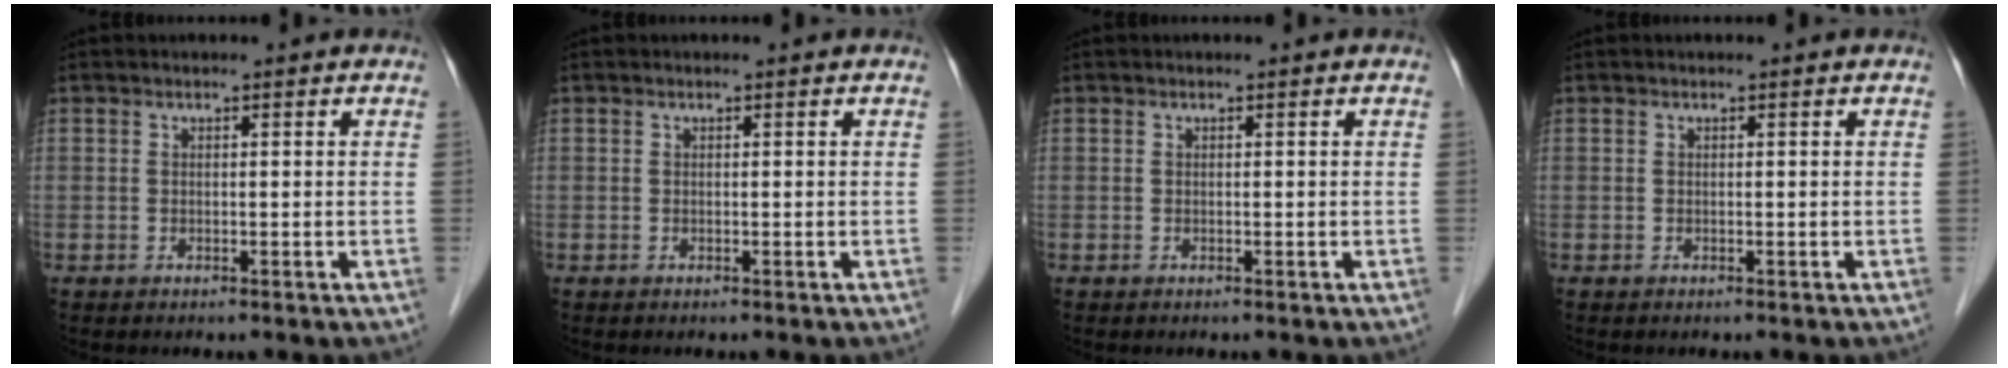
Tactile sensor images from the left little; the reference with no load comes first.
{"total": 0.0}
{"total": 0.0}
{"total": 0.0}